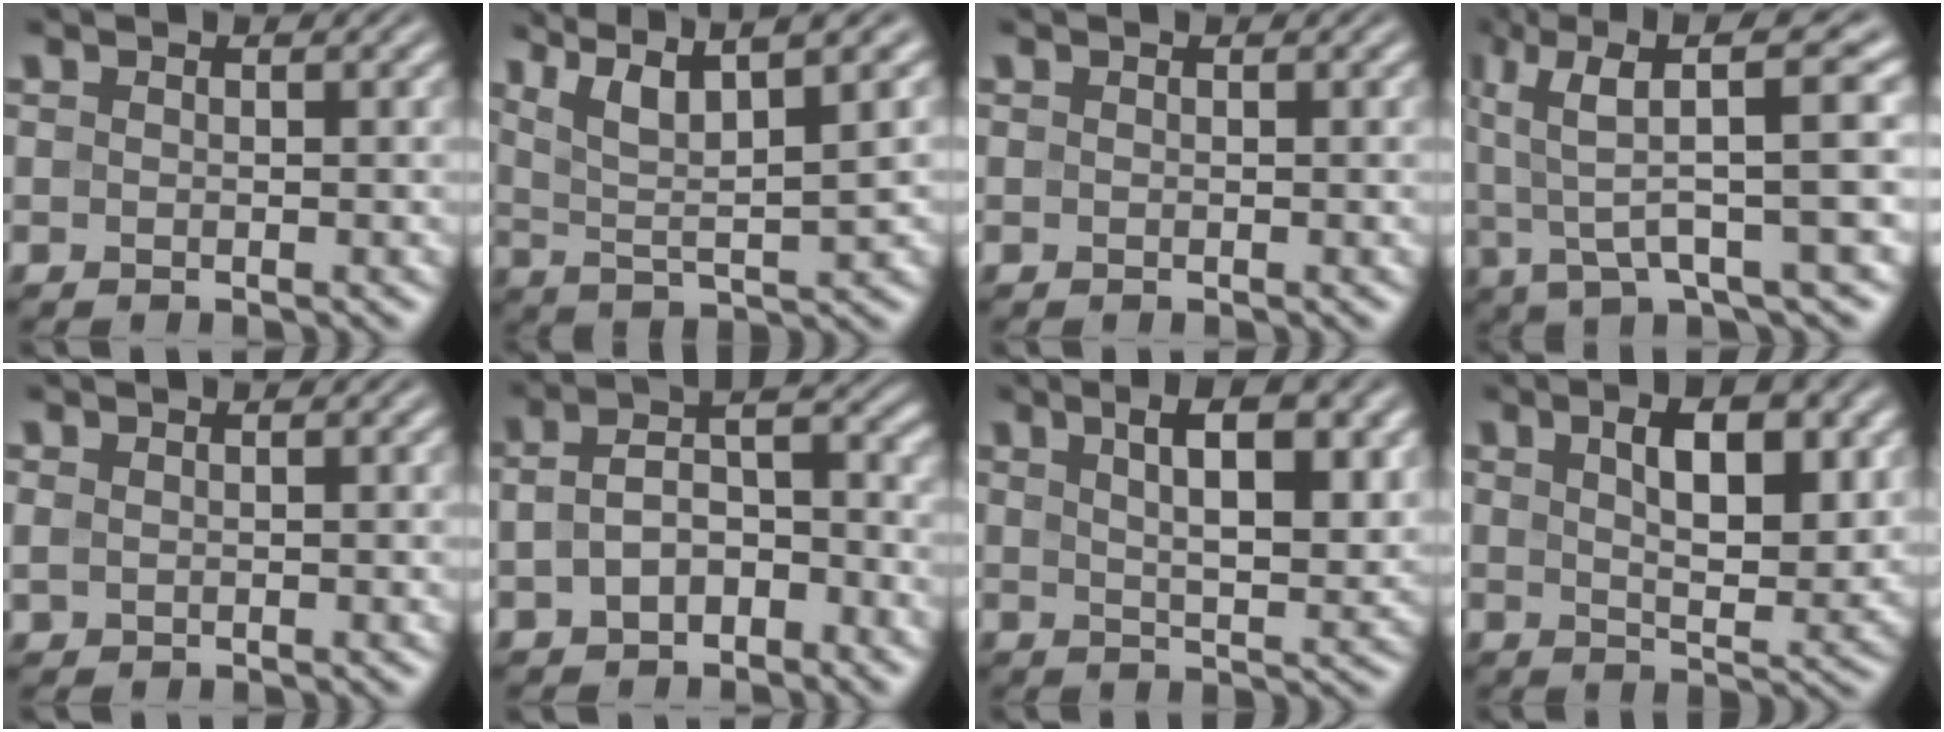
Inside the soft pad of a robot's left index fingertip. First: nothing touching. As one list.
[{"total": 7.5, "force": [4.8, 1.5, 5.6], "torque": [-0.096, 0.015, 0.079]}, {"total": 0.0}, {"total": 8.5, "force": [2.7, 1.8, 7.9], "torque": [-0.136, 0.018, 0.044]}, {"total": 0.7, "force": [0.3, 0.5, 0.3], "torque": [-0.011, -0.001, 0.009]}, {"total": 5.3, "force": [-1.4, 3.0, 4.0], "torque": [-0.071, 0.009, -0.033]}, {"total": 6.9, "force": [2.7, 2.3, 6.0], "torque": [-0.085, 0.003, 0.043]}, {"total": 6.5, "force": [2.2, 2.6, 5.6], "torque": [-0.087, -0.001, 0.039]}]